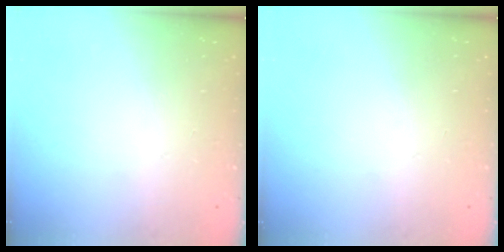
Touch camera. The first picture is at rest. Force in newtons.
{"total": 0.0}